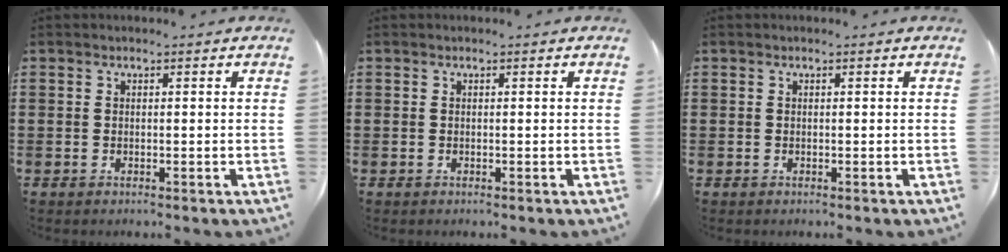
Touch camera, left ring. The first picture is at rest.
{"total": 0.0}
{"total": 0.0}